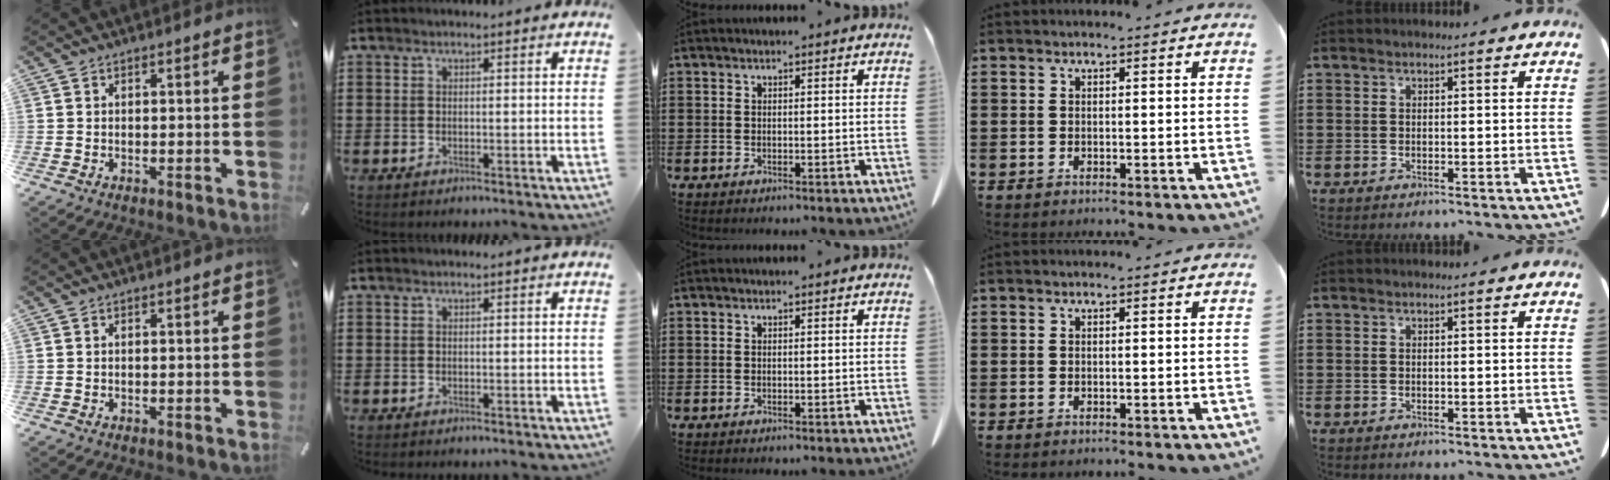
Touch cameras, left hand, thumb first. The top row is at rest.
{}